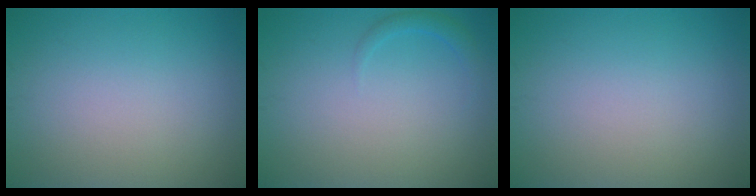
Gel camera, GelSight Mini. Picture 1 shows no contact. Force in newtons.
{"total": 1.2, "press": 1.1, "slide": 0.2}
{"total": 0.0}